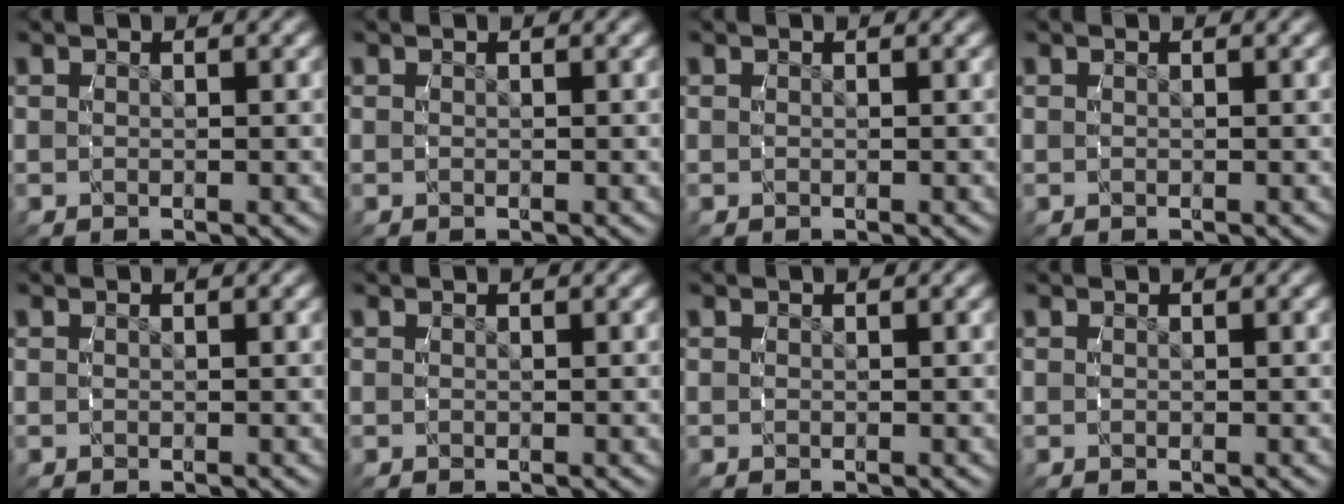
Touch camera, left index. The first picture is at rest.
{"total": 0.0}
{"total": 0.0}
{"total": 0.0}
{"total": 0.0}
{"total": 0.0}
{"total": 0.0}
{"total": 0.0}